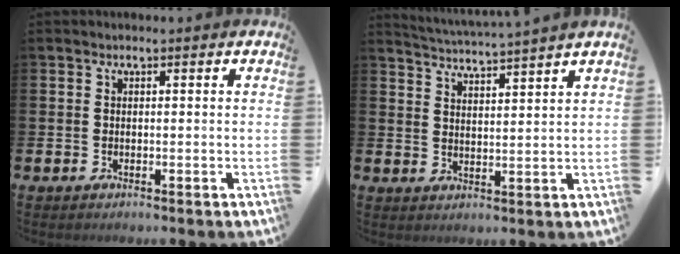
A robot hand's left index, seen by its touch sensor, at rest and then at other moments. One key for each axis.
{"total": 4.1, "fx": 4.0, "fy": -1.0, "fz": 0.2, "tx": -0.019, "ty": -0.028, "tz": 0.070}